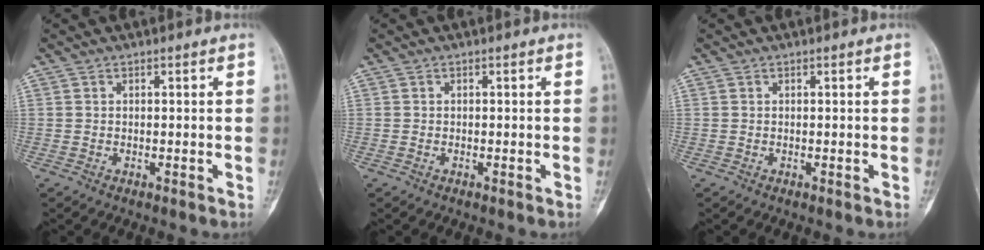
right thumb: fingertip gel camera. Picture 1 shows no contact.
{"total": 0.0}
{"total": 0.0}